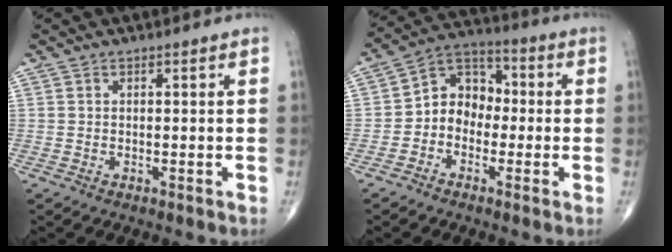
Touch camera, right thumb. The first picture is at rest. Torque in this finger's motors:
{"motor_torque": [0.04, 0.11, 0.08, -0.06, 0.03]}